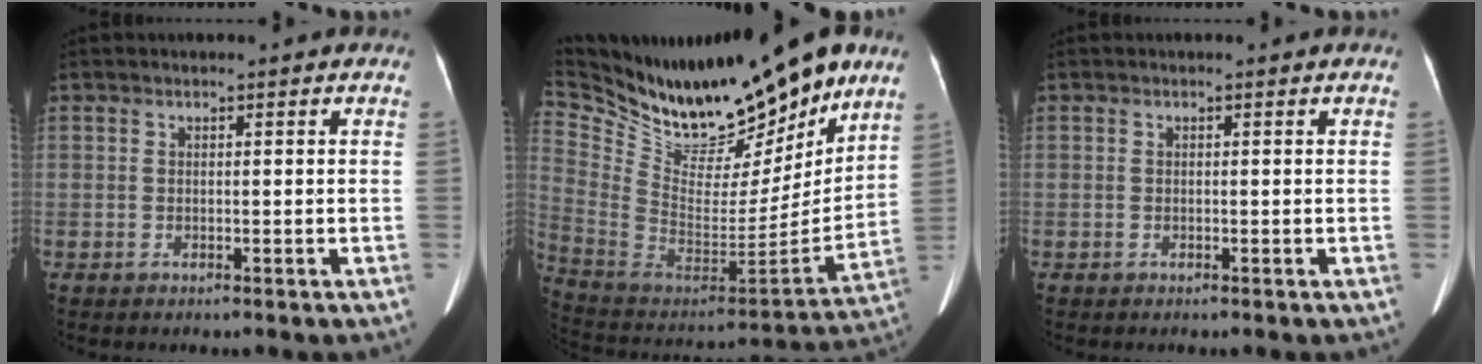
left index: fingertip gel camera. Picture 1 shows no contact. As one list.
[{"total": 27.2, "force": [21.7, 9.1, 13.6], "torque": [-0.261, -0.025, 0.355]}, {"total": 0.0}]